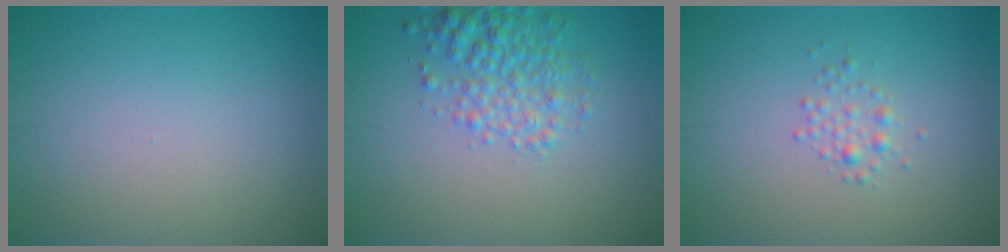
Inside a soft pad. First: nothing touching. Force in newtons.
{"total": 3.7, "press": 3.7, "slide": 0.1}
{"total": 1.2, "press": 1.2, "slide": 0.1}